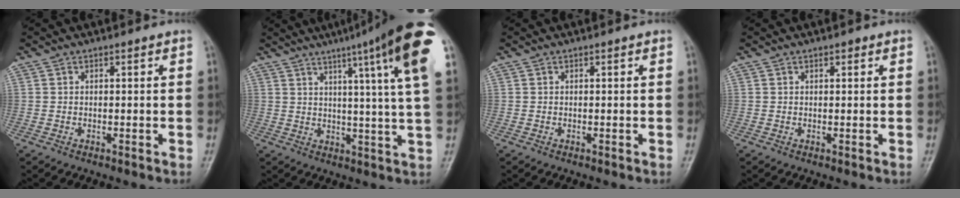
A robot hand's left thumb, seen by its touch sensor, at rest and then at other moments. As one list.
[{"total": 19.1, "force": [10.1, 0.7, 16.2], "torque": [-0.216, -0.029, 0.115]}, {"total": 0.0}, {"total": 0.9, "force": [0.5, 0.4, 0.6], "torque": [-0.005, -0.001, 0.005]}]